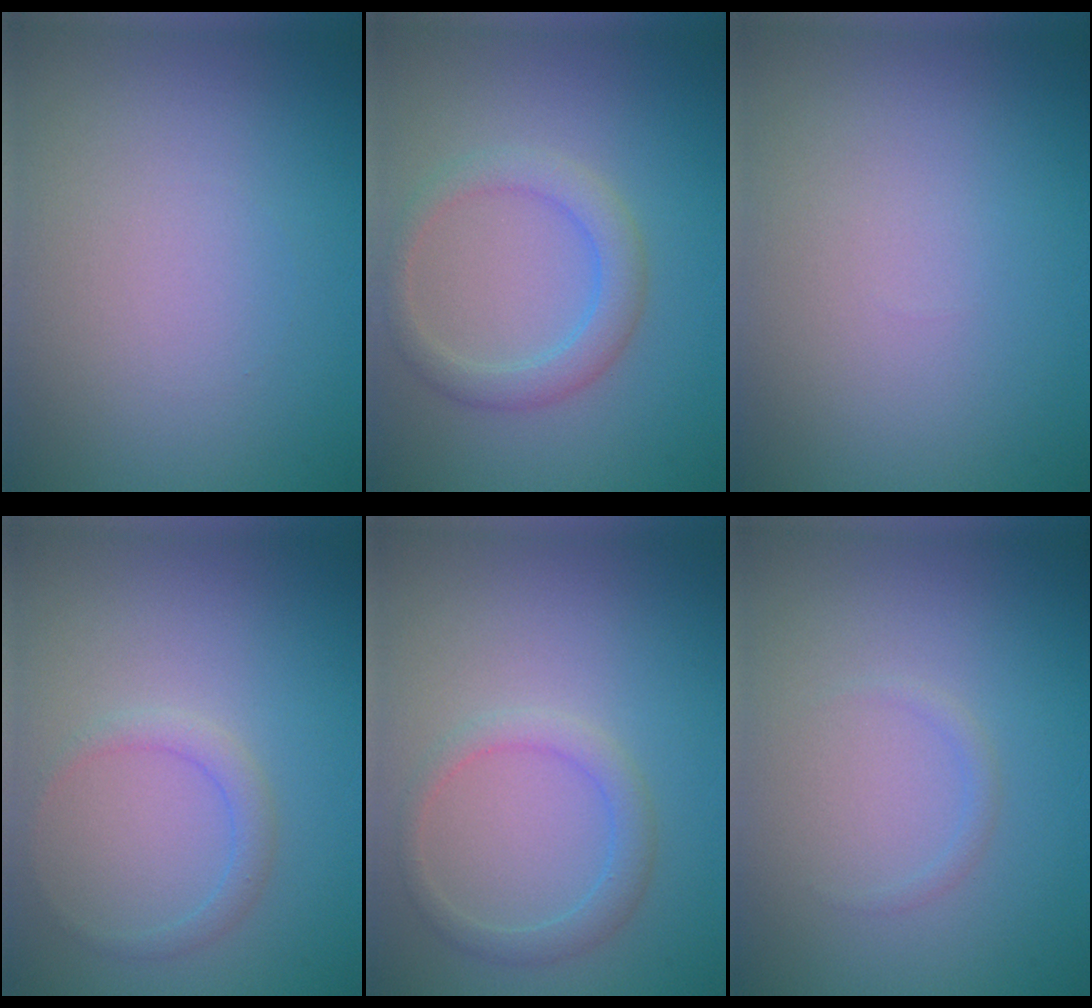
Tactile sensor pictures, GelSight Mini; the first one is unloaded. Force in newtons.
{"total": 3.0, "press": 3.0, "slide": 0.0}
{"total": 0.0}
{"total": 1.5, "press": 1.5, "slide": 0.0}
{"total": 2.2, "press": 2.2, "slide": 0.1}
{"total": 0.7, "press": 0.7, "slide": 0.1}